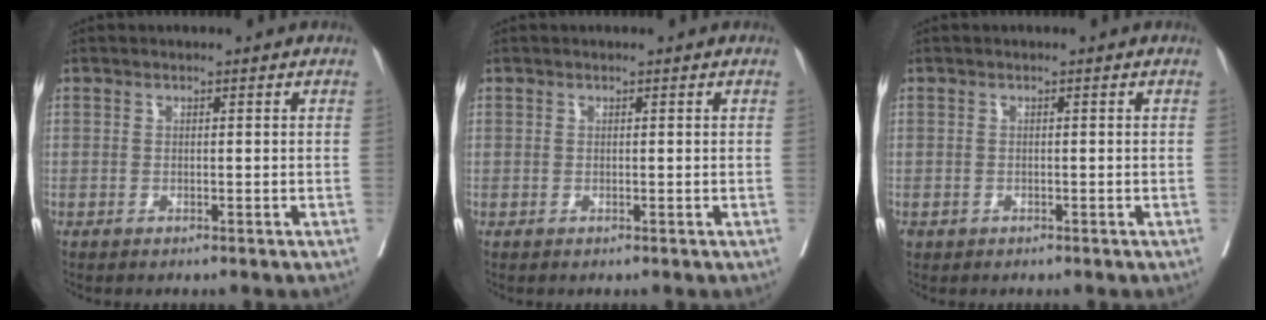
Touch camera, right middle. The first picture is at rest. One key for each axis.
{"total": 0.0}
{"total": 0.7, "fx": -0.3, "fy": 0.6, "fz": 0.1, "tx": -0.005, "ty": 0.002, "tz": -0.002}